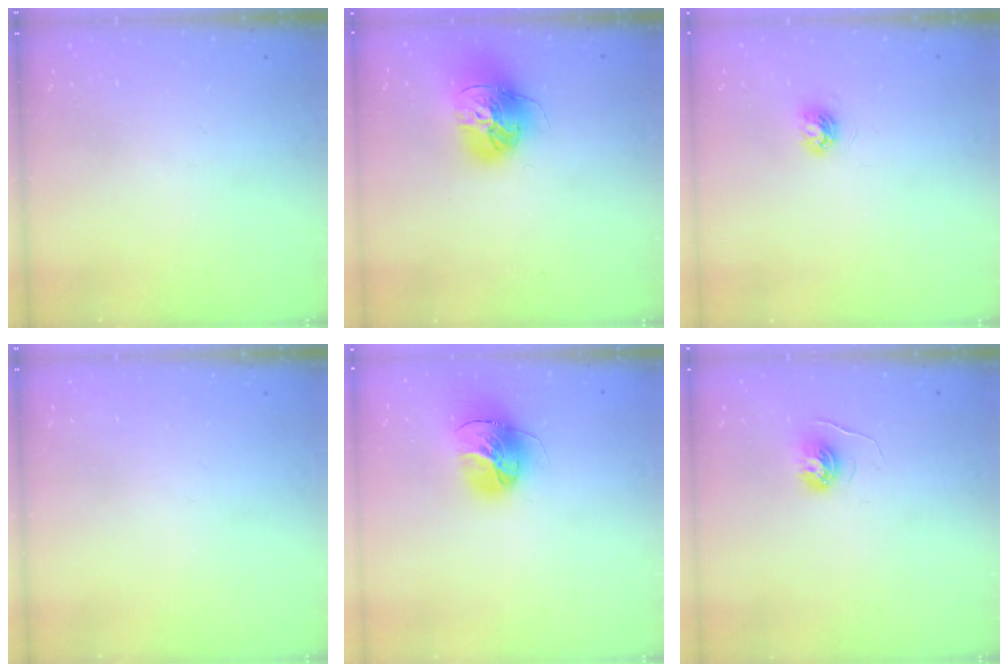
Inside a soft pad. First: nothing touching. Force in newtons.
{"total": 18.0, "press": 17.9, "slide": 1.7}
{"total": 5.2, "press": 5.1, "slide": 0.6}
{"total": 0.0}
{"total": 16.1, "press": 16.0, "slide": 1.7}
{"total": 5.0, "press": 5.0, "slide": 0.4}